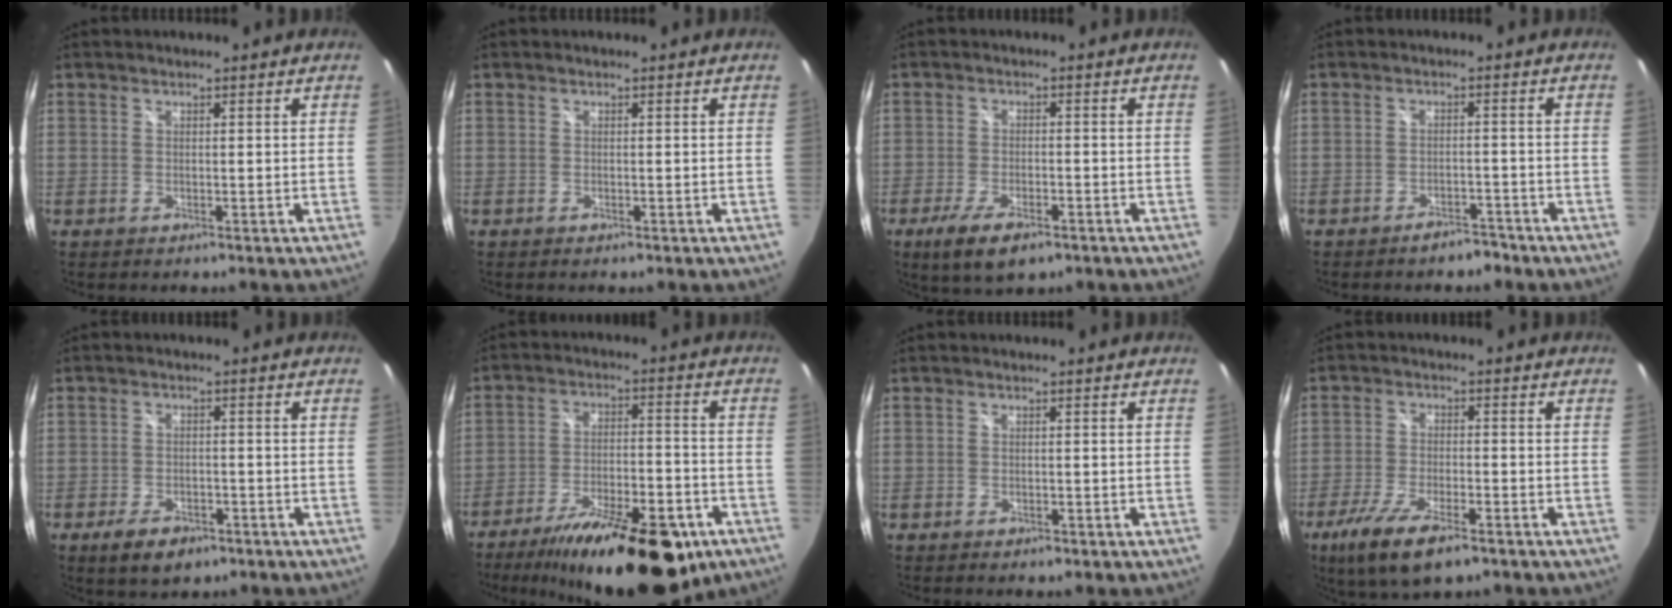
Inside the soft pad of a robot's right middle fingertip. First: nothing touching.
{"total": 0.0}
{"total": 8.0, "force": [-5.0, 2.8, 5.6], "torque": [-0.127, -0.022, -0.084]}
{"total": 3.6, "force": [-3.1, 1.5, 1.2], "torque": [-0.026, 0.008, -0.040]}
{"total": 6.3, "force": [-4.0, 3.1, 3.6], "torque": [-0.084, -0.006, -0.062]}
{"total": 22.0, "force": [-14.9, 7.4, 14.3], "torque": [-0.238, -0.024, -0.216]}
{"total": 1.4, "force": [-1.0, 0.6, 0.7], "torque": [-0.013, -0.002, -0.014]}
{"total": 11.4, "force": [-7.4, 3.2, 8.1], "torque": [-0.181, -0.035, -0.133]}